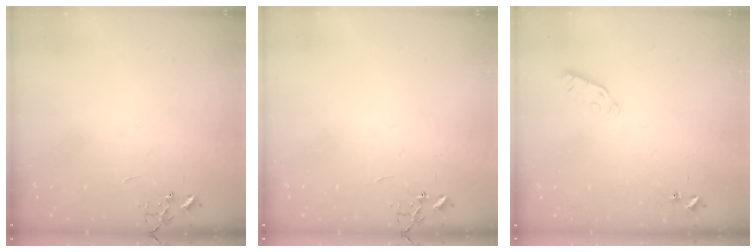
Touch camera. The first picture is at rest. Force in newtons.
{"total": 0.0}
{"total": 3.8, "press": 3.7, "slide": 0.8}